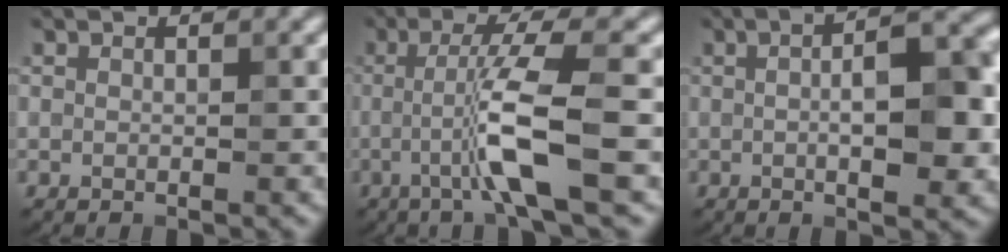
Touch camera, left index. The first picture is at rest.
{"total": 5.5, "force": [-1.4, 0.2, 5.4], "torque": [-0.101, 0.014, -0.031]}
{"total": 7.5, "force": [0.2, 2.2, 7.2], "torque": [-0.106, 0.004, 0.001]}